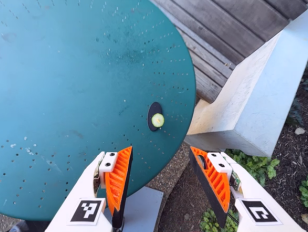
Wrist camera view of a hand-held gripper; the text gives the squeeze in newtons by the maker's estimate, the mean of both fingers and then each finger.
{"total": 0.0}